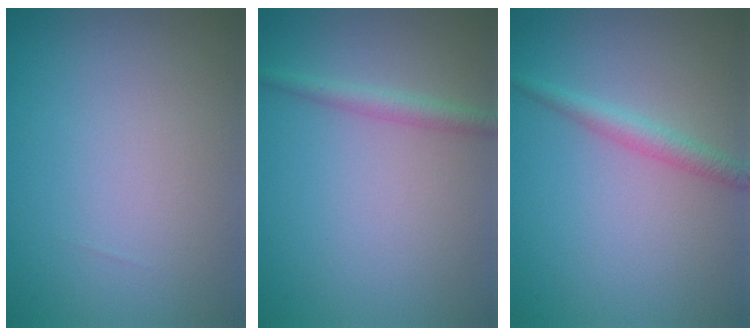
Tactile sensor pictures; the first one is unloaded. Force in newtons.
{"total": 1.7, "press": 1.7, "slide": 0.0}
{"total": 1.9, "press": 1.9, "slide": 0.1}